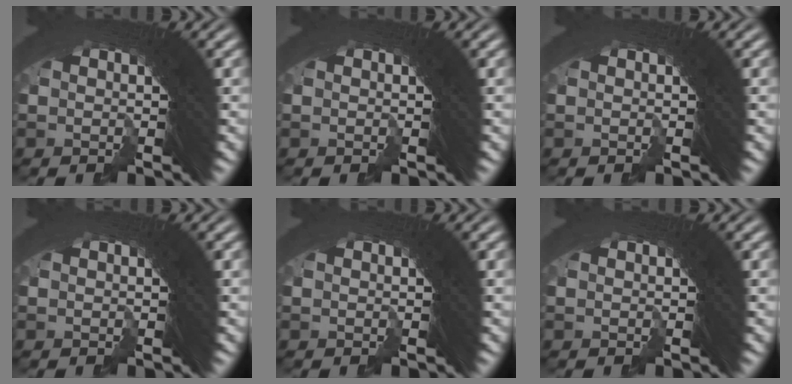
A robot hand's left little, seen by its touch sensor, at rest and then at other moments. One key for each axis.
{"total": 0.0}
{"total": 0.0}
{"total": 0.0}
{"total": 0.0}
{"total": 0.0}